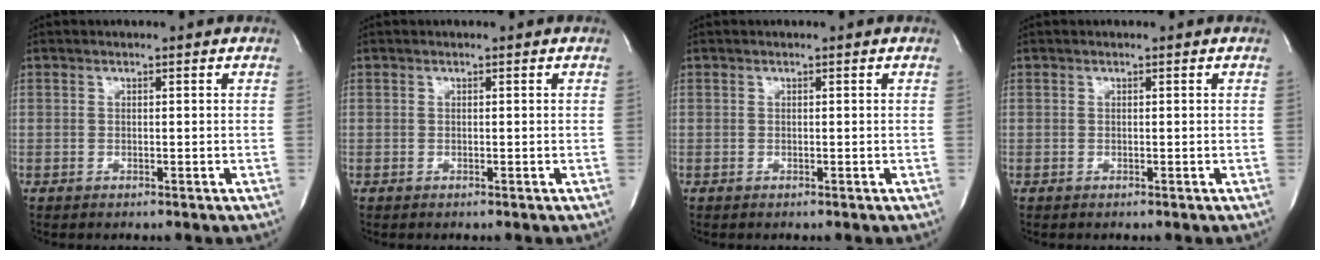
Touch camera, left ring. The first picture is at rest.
{"total": 0.0}
{"total": 0.0}
{"total": 0.0}